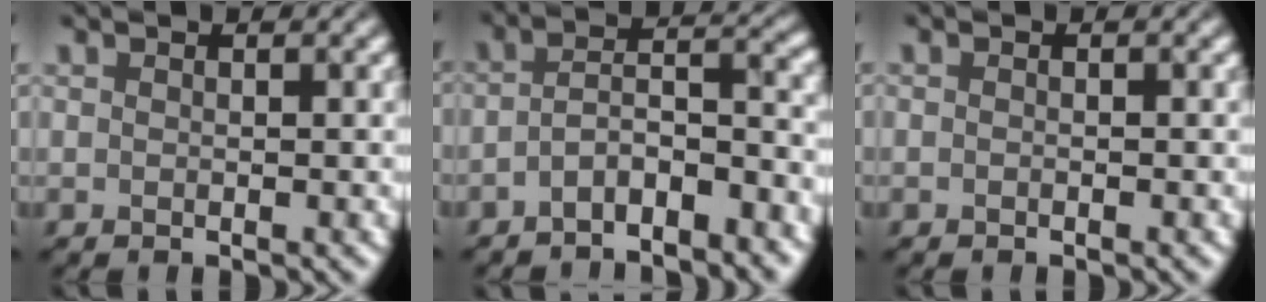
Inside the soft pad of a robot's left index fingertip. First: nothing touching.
{"total": 5.2, "force": [-3.0, 1.7, 3.9], "torque": [-0.066, 0.009, -0.057]}
{"total": 0.0}